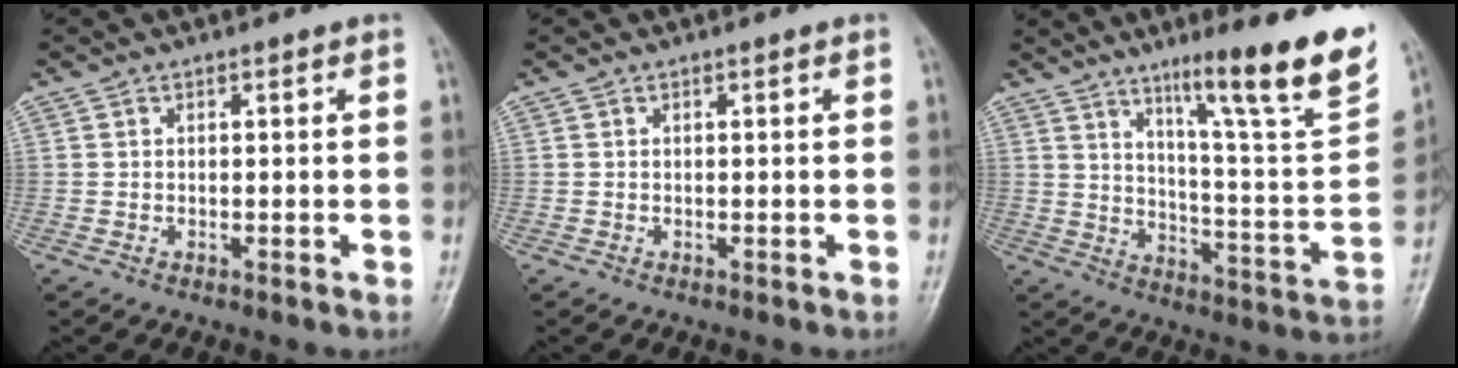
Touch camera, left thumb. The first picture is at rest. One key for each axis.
{"total": 0.0}
{"total": 21.8, "fx": 13.7, "fy": 2.4, "fz": 16.9, "tx": -0.213, "ty": -0.068, "tz": 0.211}